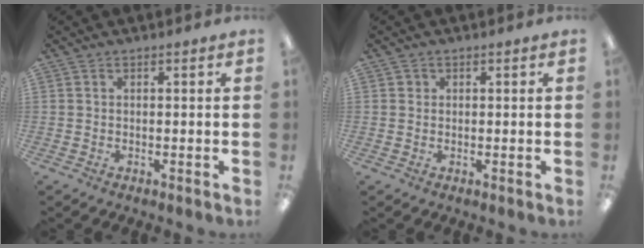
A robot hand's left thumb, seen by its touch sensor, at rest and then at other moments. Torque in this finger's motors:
{"motor_torque": [-0.06, 0.02, -0.06, -0.16, 0.00]}